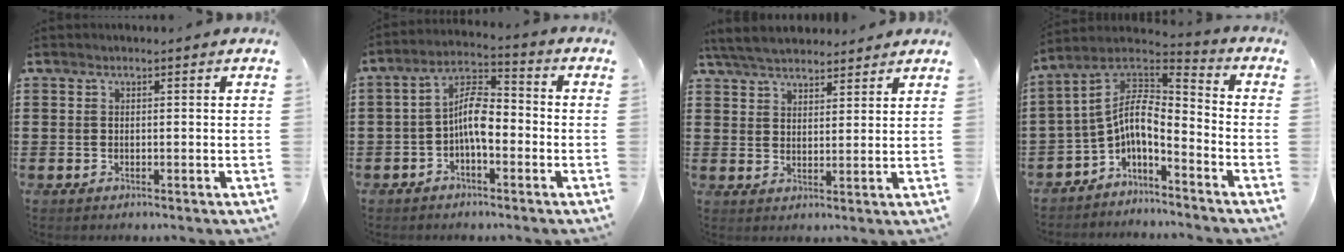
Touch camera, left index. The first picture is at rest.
{"total": 7.7, "force": [-2.0, 3.2, 6.7], "torque": [-0.139, 0.013, -0.041]}
{"total": 5.3, "force": [4.9, 1.4, 1.5], "torque": [-0.045, -0.006, 0.093]}
{"total": 6.9, "force": [-3.1, 2.4, 5.7], "torque": [-0.139, -0.022, -0.076]}